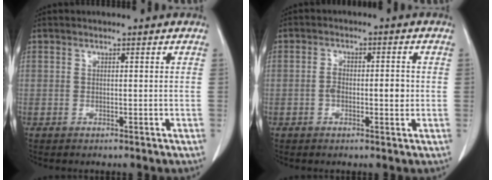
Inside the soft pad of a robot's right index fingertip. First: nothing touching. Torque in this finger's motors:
{"motor_torque": [0.07, 0.02, 0.10, 0.02]}